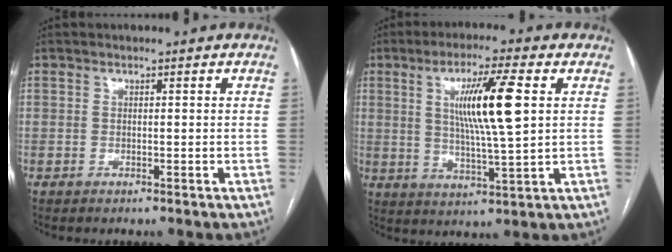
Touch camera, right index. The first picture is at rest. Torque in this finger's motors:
{"motor_torque": [0.54, 0.08, 0.47, 0.18]}